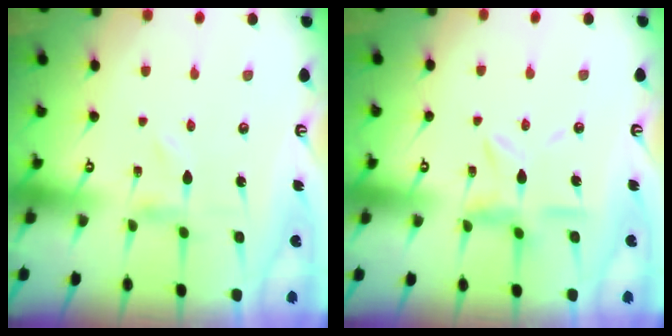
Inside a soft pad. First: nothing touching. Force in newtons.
{"total": 9.9, "press": 9.8, "slide": 0.9}